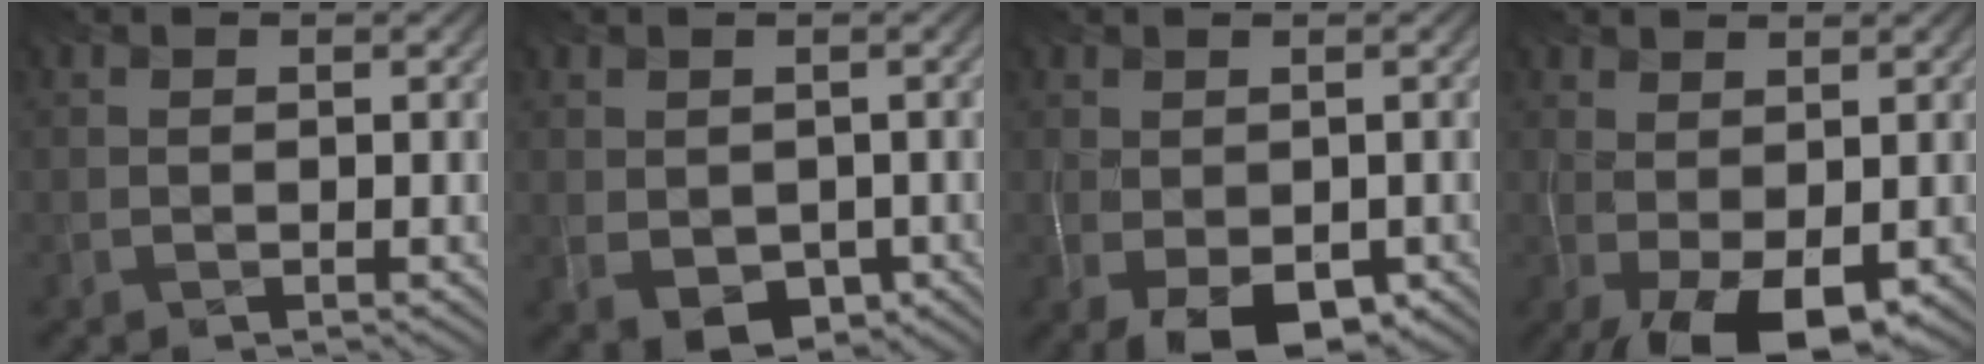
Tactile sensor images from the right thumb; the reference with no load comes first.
{"total": 4.4, "force": [-1.6, 3.2, 2.6], "torque": [-0.061, -0.027, -0.020]}
{"total": 6.0, "force": [-2.5, 3.3, 4.4], "torque": [-0.071, -0.014, -0.035]}
{"total": 7.7, "force": [-2.1, 3.1, 6.6], "torque": [-0.110, -0.002, -0.026]}